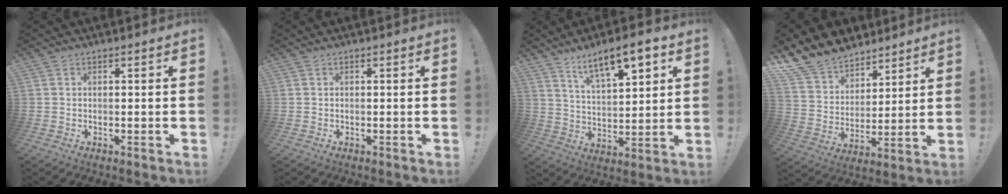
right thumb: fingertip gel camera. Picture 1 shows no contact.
{"total": 0.0}
{"total": 12.4, "force": [7.9, 4.1, 8.6], "torque": [-0.126, -0.044, 0.130]}
{"total": 13.5, "force": [11.3, 7.1, 2.2], "torque": [-0.061, -0.089, 0.218]}